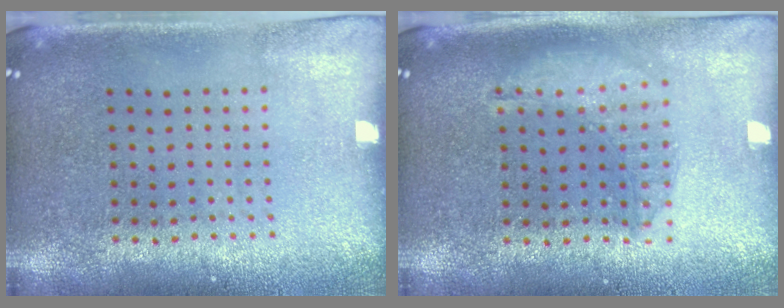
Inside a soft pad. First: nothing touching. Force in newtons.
{"total": 1.4, "press": 1.4, "slide": 0.4}